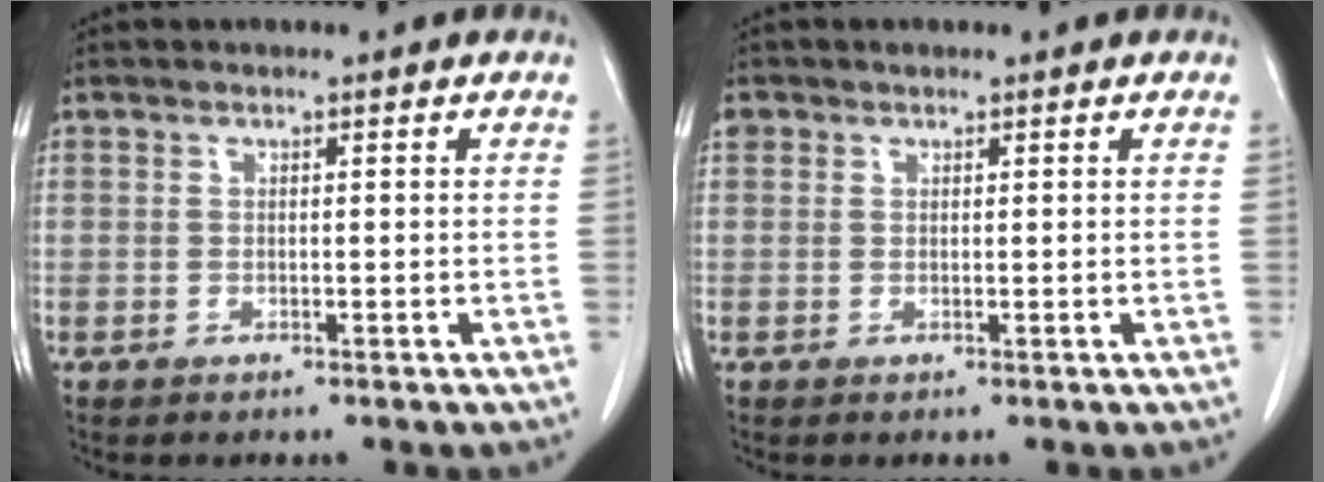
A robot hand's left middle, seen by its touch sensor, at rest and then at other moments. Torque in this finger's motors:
{"motor_torque": [0.07, -0.05, -0.02, 0.00]}